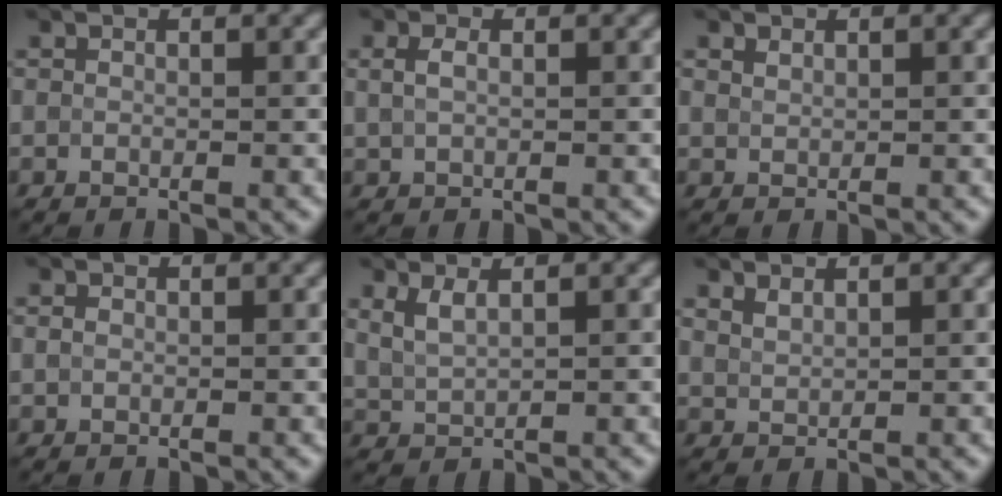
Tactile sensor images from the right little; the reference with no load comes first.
{"total": 1.4, "force": [0.3, 0.9, 1.0], "torque": [-0.026, 0.002, 0.007]}
{"total": 0.9, "force": [0.7, 0.5, 0.3], "torque": [-0.008, 0.000, 0.017]}
{"total": 0.7, "force": [0.1, 0.6, 0.3], "torque": [-0.005, -0.001, 0.000]}
{"total": 1.8, "force": [1.1, 0.7, 1.3], "torque": [-0.032, -0.003, 0.028]}
{"total": 1.2, "force": [1.0, 0.4, 0.4], "torque": [-0.015, -0.002, 0.026]}